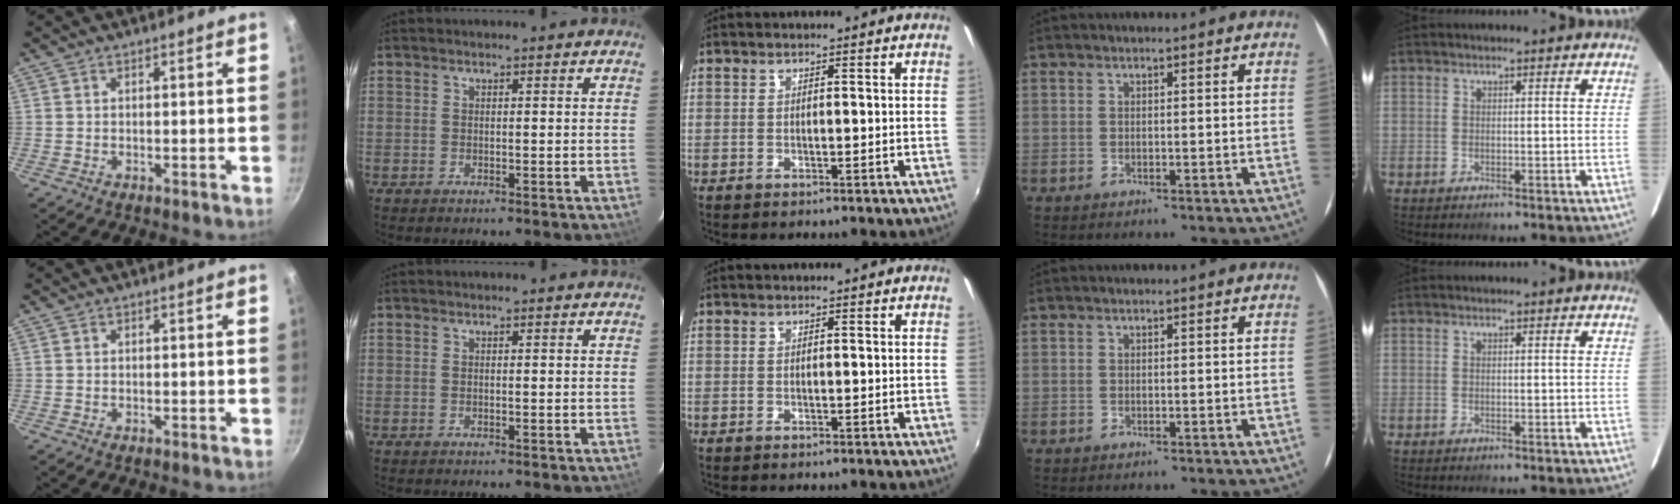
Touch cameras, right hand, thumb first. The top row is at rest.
{}